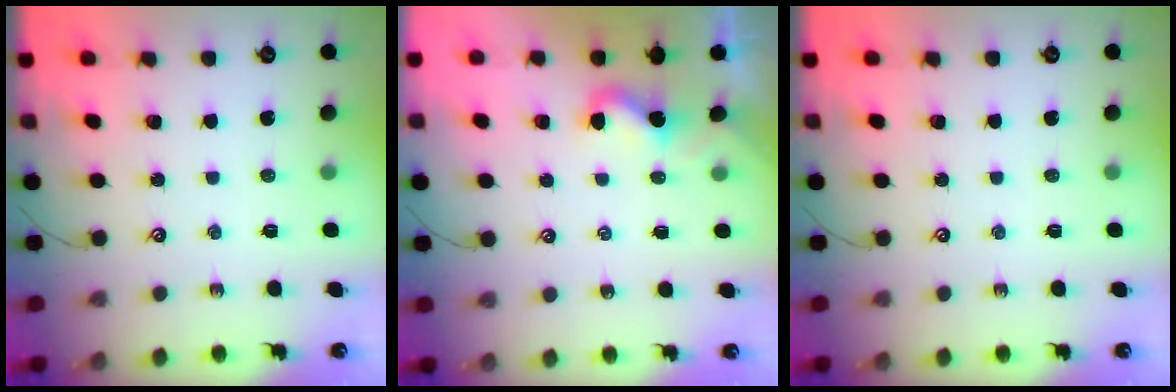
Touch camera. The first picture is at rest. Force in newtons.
{"total": 2.8, "press": 2.8, "slide": 0.4}
{"total": 0.0}